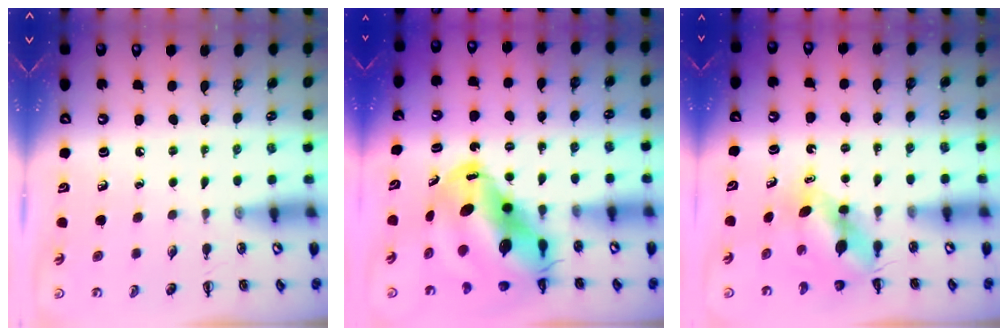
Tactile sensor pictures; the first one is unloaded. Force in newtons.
{"total": 16.1, "press": 15.4, "slide": 4.6}
{"total": 5.6, "press": 5.6, "slide": 0.3}